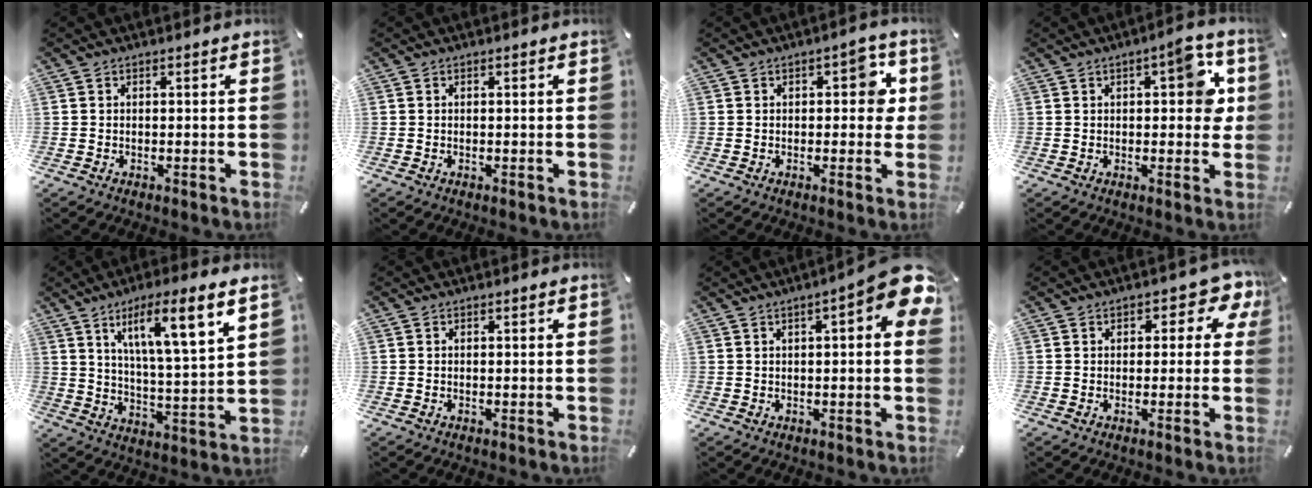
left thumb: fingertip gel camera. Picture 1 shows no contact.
{"total": 0.0}
{"total": 5.9, "force": [1.1, 3.3, 4.7], "torque": [-0.046, -0.003, 0.008]}
{"total": 8.8, "force": [2.4, 4.0, 7.5], "torque": [-0.080, -0.010, 0.030]}
{"total": 12.3, "force": [7.9, 1.5, 9.3], "torque": [-0.154, -0.043, 0.122]}
{"total": 0.0}
{"total": 8.9, "force": [3.8, 2.0, 7.8], "torque": [-0.107, -0.028, 0.061]}
{"total": 5.3, "force": [1.9, 3.3, 3.8], "torque": [-0.040, -0.005, 0.024]}